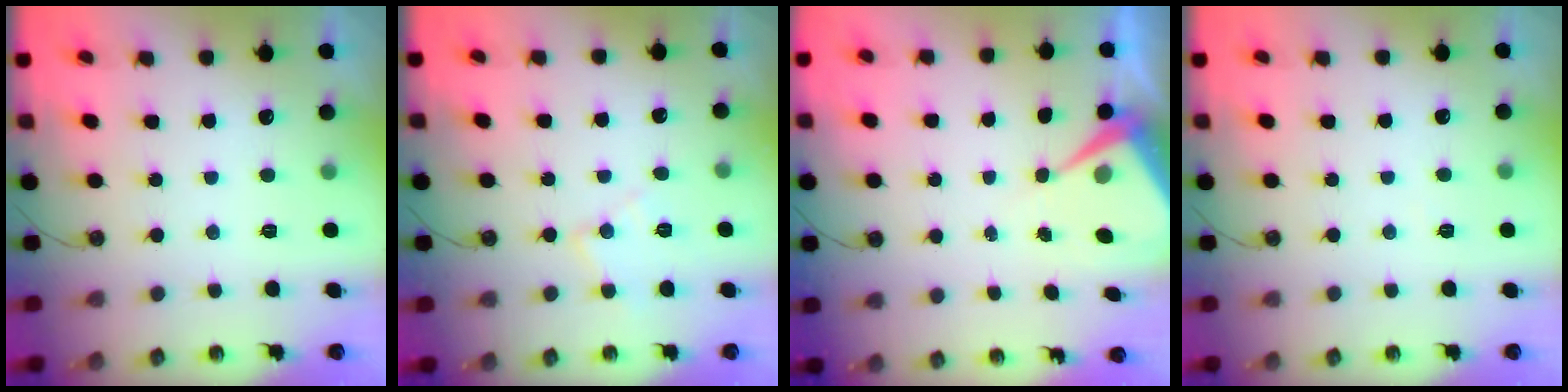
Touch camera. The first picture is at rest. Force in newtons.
{"total": 8.1, "press": 8.1, "slide": 0.7}
{"total": 8.0, "press": 7.9, "slide": 1.1}
{"total": 2.1, "press": 2.1, "slide": 0.5}